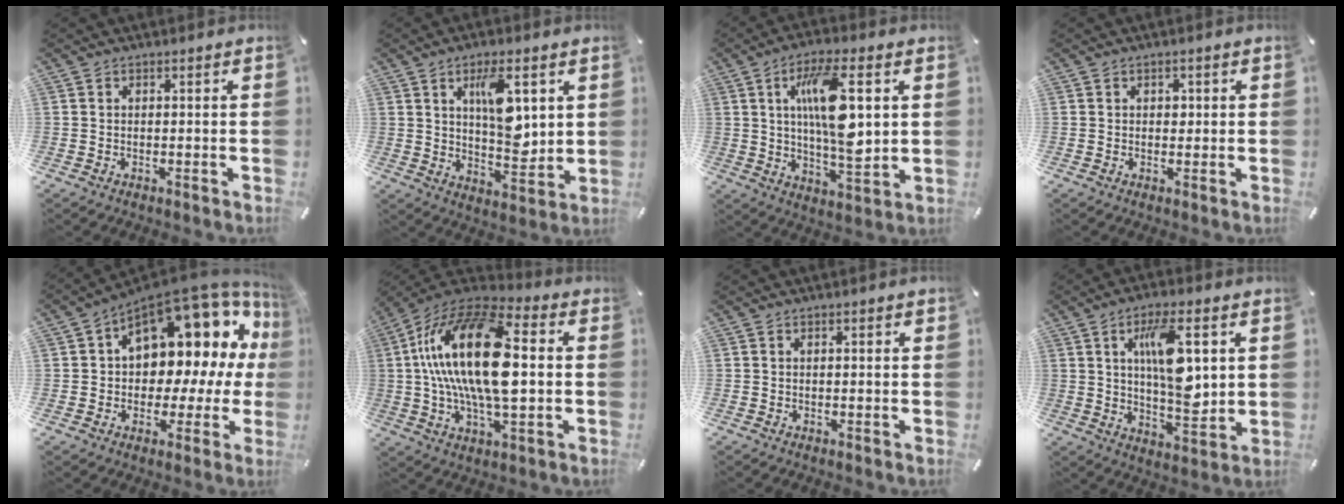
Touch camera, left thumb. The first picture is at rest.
{"total": 11.8, "force": [4.8, 5.4, 9.3], "torque": [-0.146, -0.020, 0.077]}
{"total": 15.7, "force": [3.7, 5.4, 14.3], "torque": [-0.268, -0.009, 0.055]}
{"total": 1.6, "force": [0.3, 1.3, 0.8], "torque": [-0.002, 0.001, 0.000]}
{"total": 16.6, "force": [7.8, 9.8, 11.0], "torque": [-0.139, -0.076, 0.125]}
{"total": 24.5, "force": [2.3, 11.3, 21.6], "torque": [-0.428, -0.004, 0.035]}
{"total": 0.9, "force": [0.4, 0.1, 0.8], "torque": [-0.015, 0.000, 0.007]}
{"total": 14.5, "force": [4.5, 5.9, 12.5], "torque": [-0.212, -0.011, 0.069]}